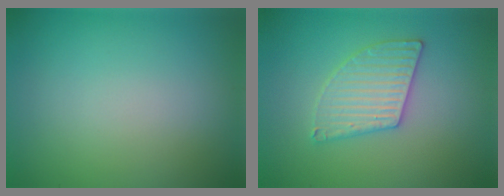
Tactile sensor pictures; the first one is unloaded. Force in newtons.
{"total": 3.4, "press": 3.4, "slide": 0.4}